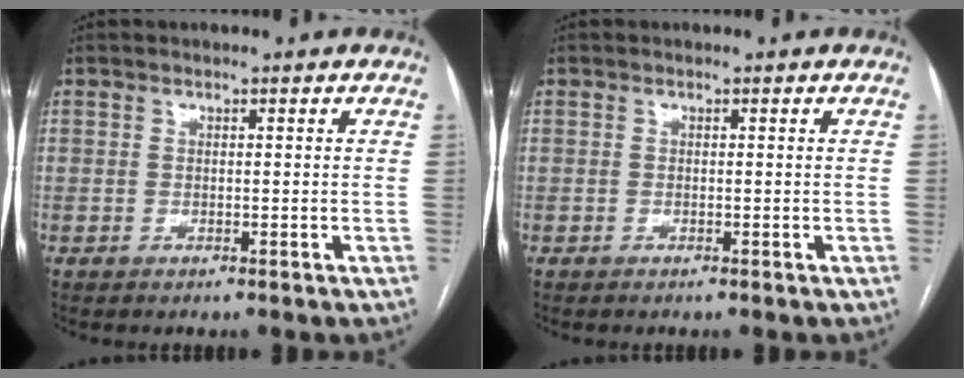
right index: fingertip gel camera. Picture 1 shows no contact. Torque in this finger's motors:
{"motor_torque": [0.06, 0.10, 0.00, 0.01]}